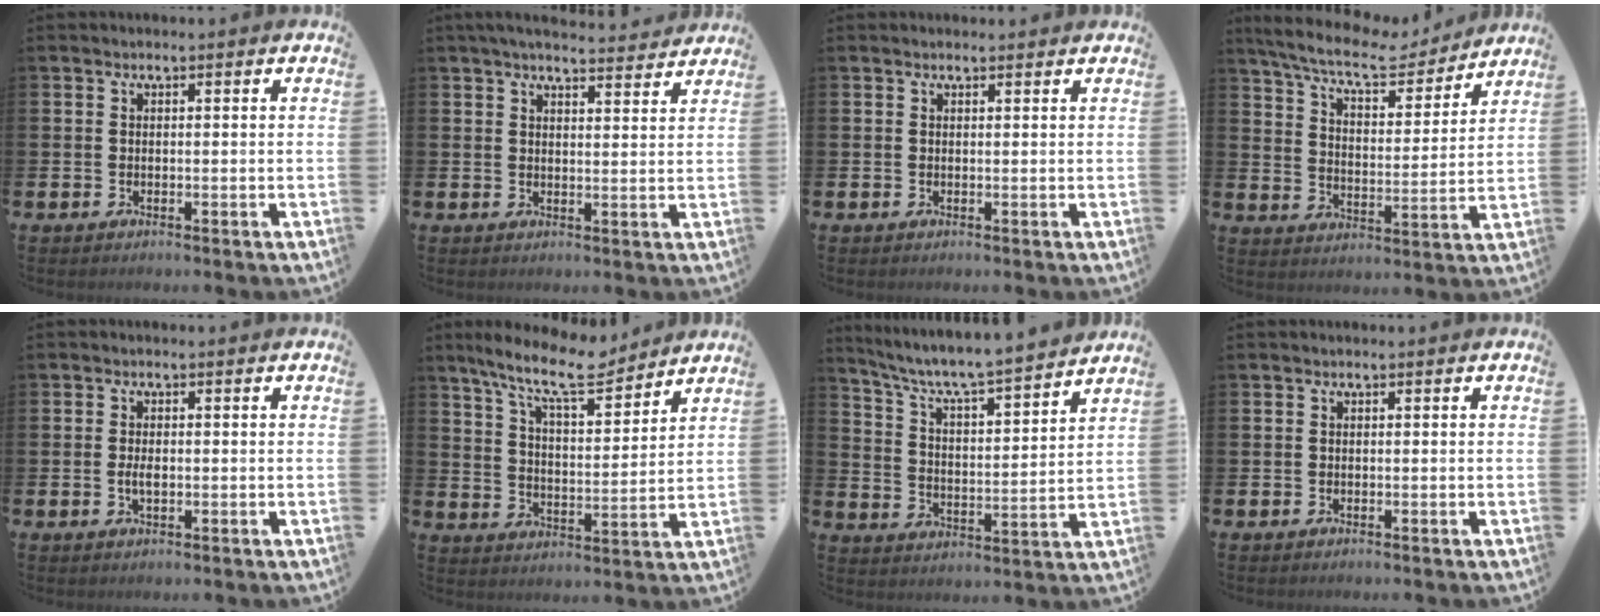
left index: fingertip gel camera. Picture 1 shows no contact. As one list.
[{"total": 4.2, "force": [4.1, 0.3, 1.0], "torque": [-0.027, -0.016, 0.073]}, {"total": 0.7, "force": [0.6, 0.1, 0.2], "torque": [0.005, -0.001, 0.010]}, {"total": 9.0, "force": [8.1, 1.8, 3.6], "torque": [-0.095, -0.054, 0.136]}, {"total": 1.8, "force": [-0.1, 0.8, 1.6], "torque": [-0.031, 0.002, -0.002]}, {"total": 10.6, "force": [9.2, 2.1, 4.8], "torque": [-0.115, -0.045, 0.162]}, {"total": 7.1, "force": [6.6, 0.4, 2.5], "torque": [-0.084, -0.053, 0.110]}, {"total": 0.0}]